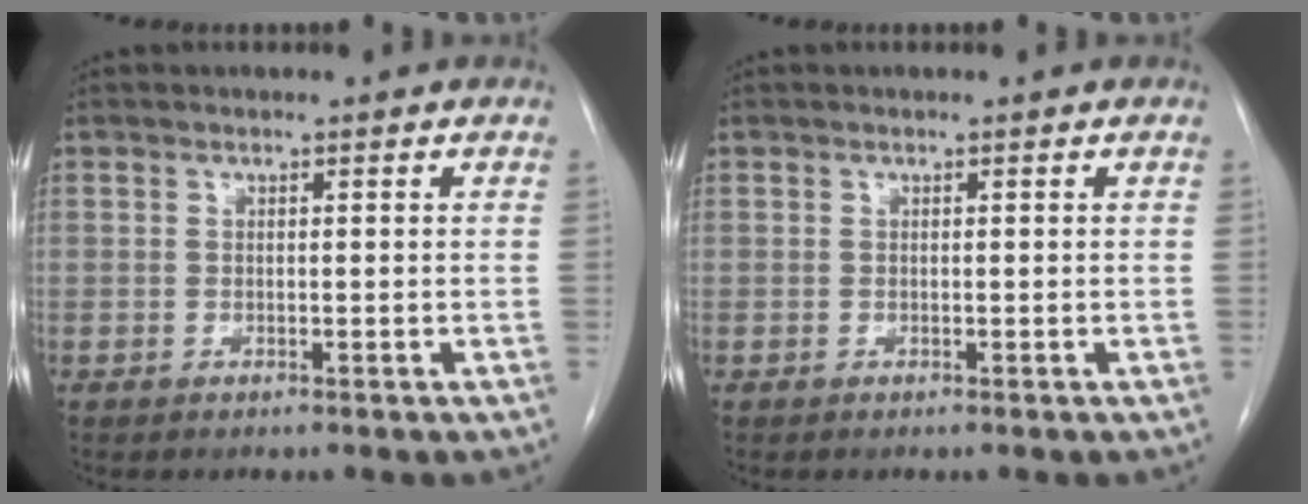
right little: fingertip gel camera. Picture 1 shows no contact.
{"total": 0.0}